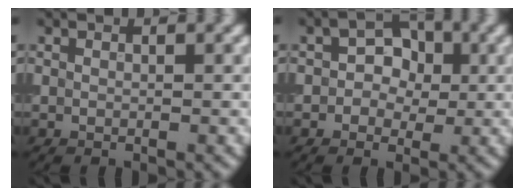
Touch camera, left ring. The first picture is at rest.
{"total": 3.1, "force": [0.0, 2.5, 1.8], "torque": [-0.007, 0.003, -0.016]}